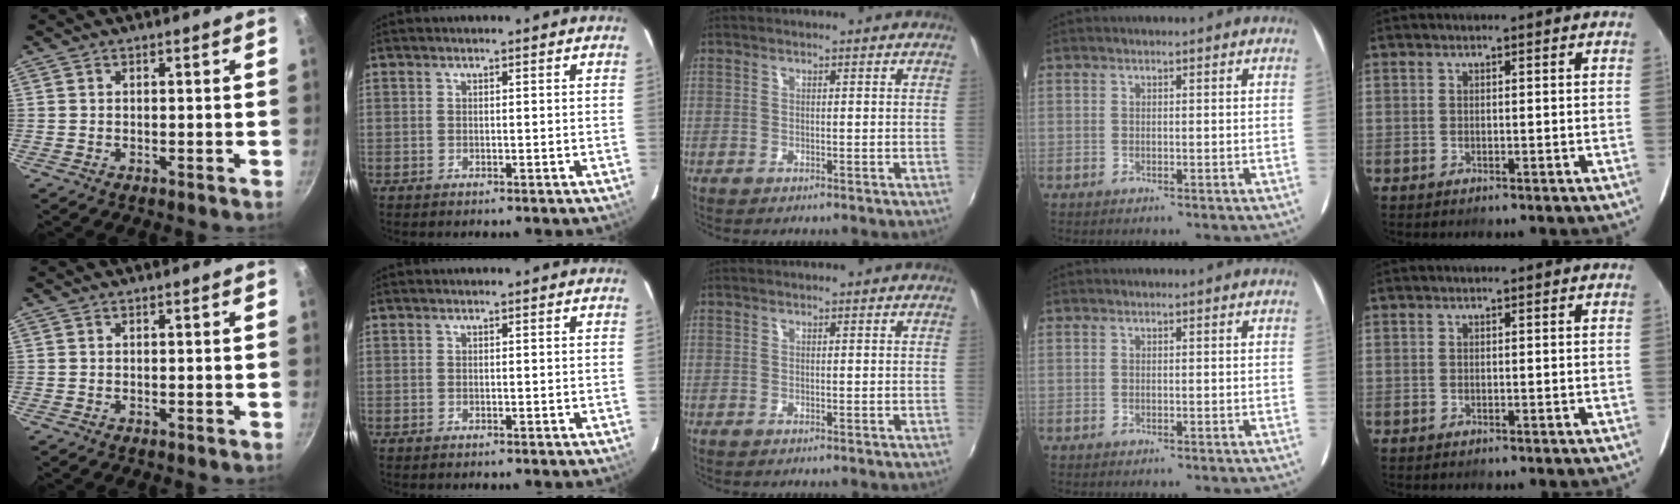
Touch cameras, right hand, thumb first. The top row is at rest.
{}